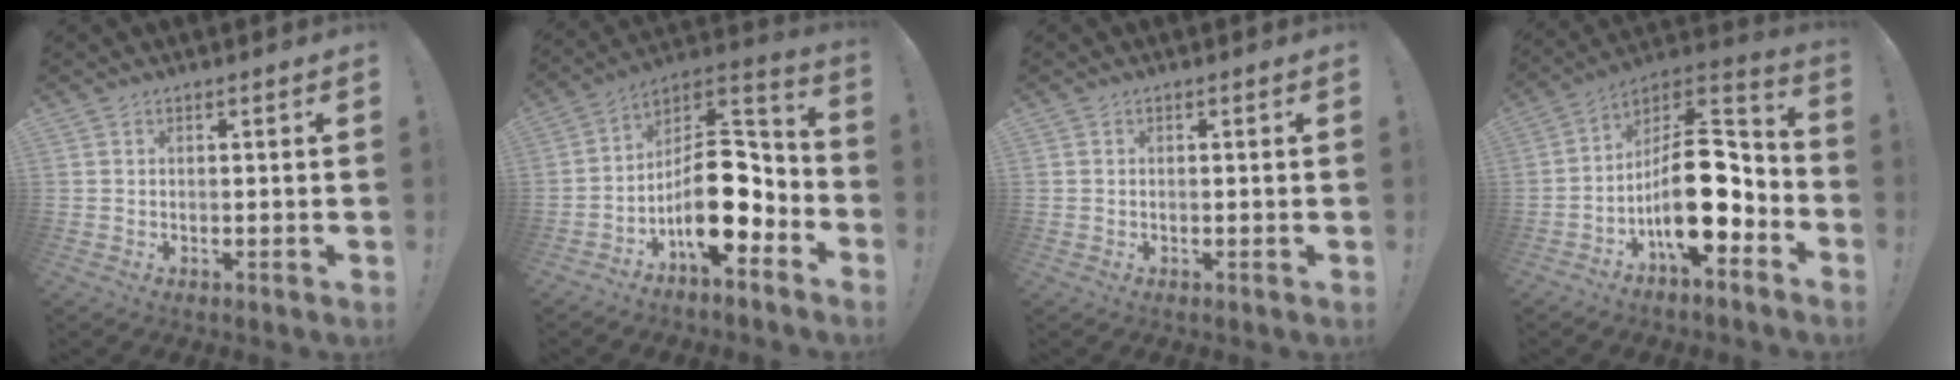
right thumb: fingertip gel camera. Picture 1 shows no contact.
{"total": 17.0, "force": [-4.3, 9.1, 13.6], "torque": [-0.204, 0.020, -0.062]}
{"total": 0.0}
{"total": 19.6, "force": [-4.0, 9.8, 16.5], "torque": [-0.270, 0.017, -0.058]}